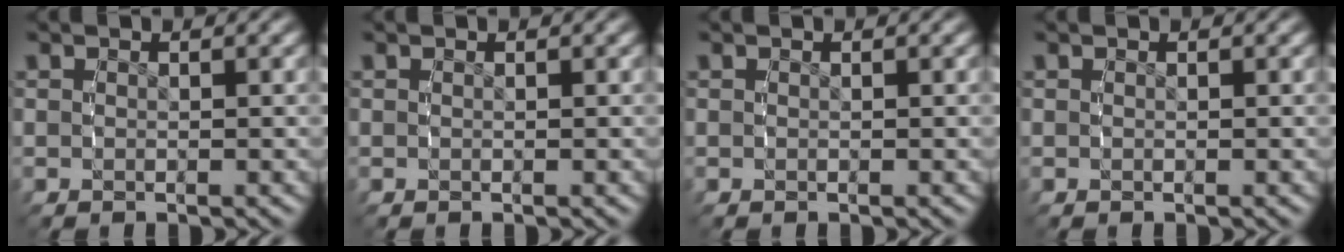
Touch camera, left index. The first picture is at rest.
{"total": 0.0}
{"total": 0.0}
{"total": 0.0}